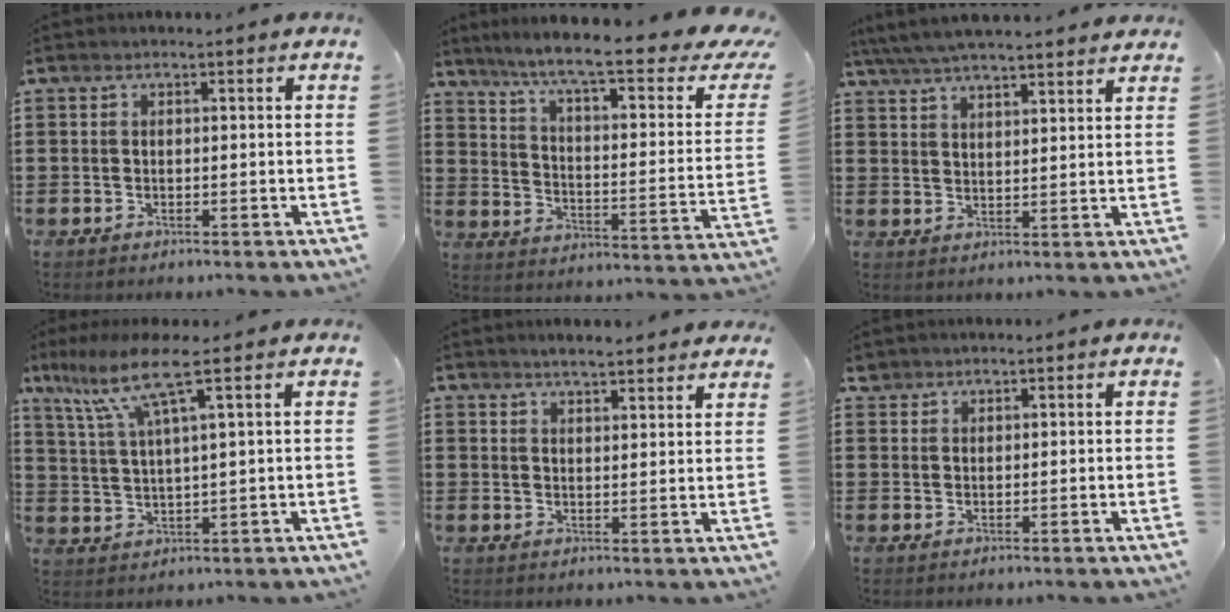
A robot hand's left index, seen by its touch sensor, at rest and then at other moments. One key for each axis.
{"total": 9.7, "fx": 7.0, "fy": 0.4, "fz": 6.7, "tx": -0.135, "ty": -0.052, "tz": 0.106}
{"total": 5.2, "fx": 4.9, "fy": 0.3, "fz": 1.9, "tx": -0.051, "ty": -0.016, "tz": 0.087}
{"total": 8.4, "fx": 4.8, "fy": 0.5, "fz": 6.9, "tx": -0.156, "ty": -0.013, "tz": 0.079}
{"total": 3.0, "fx": 3.0, "fy": 0.0, "fz": 0.4, "tx": -0.016, "ty": -0.007, "tz": 0.055}
{"total": 1.5, "fx": 1.3, "fy": 0.7, "fz": 0.1, "tx": -0.006, "ty": 0.003, "tz": 0.026}